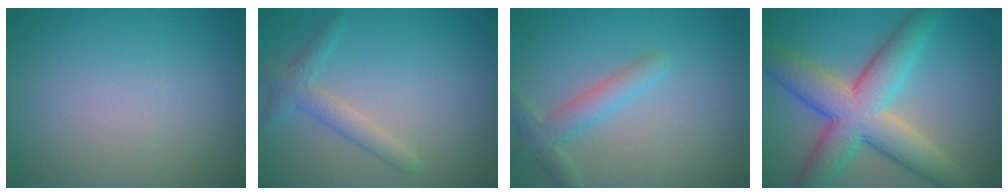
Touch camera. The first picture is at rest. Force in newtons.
{"total": 2.4, "press": 2.4, "slide": 0.2}
{"total": 2.8, "press": 2.8, "slide": 0.2}
{"total": 9.2, "press": 9.2, "slide": 0.2}